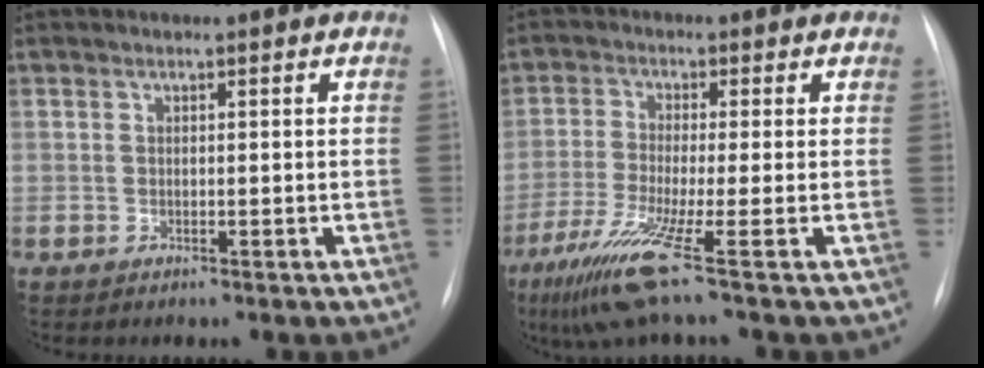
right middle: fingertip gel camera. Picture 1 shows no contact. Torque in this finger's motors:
{"motor_torque": [0.43, -0.94, 0.48, 0.18]}